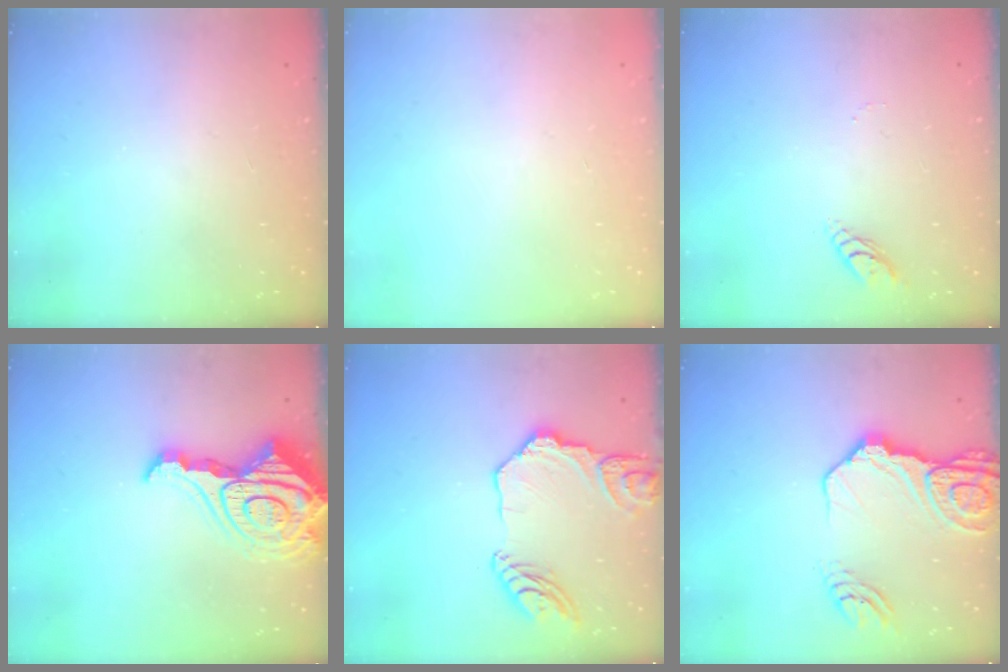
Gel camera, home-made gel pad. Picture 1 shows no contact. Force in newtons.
{"total": 0.0}
{"total": 3.7, "press": 3.7, "slide": 0.4}
{"total": 20.4, "press": 20.3, "slide": 2.1}
{"total": 15.3, "press": 15.2, "slide": 1.4}
{"total": 16.7, "press": 16.6, "slide": 1.9}